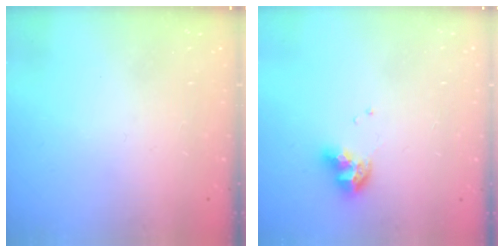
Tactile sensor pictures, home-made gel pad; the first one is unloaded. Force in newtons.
{"total": 8.6, "press": 8.5, "slide": 0.9}